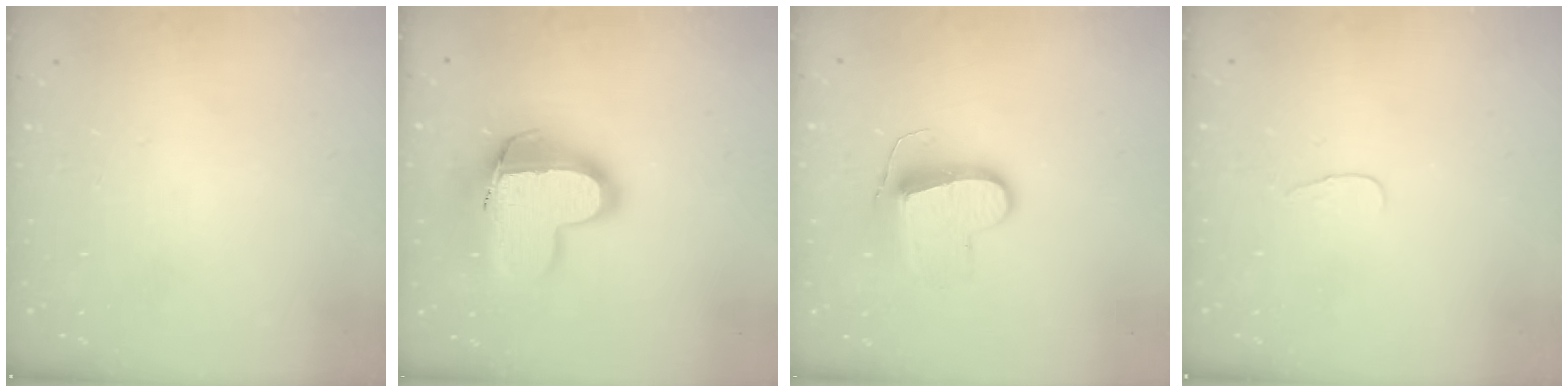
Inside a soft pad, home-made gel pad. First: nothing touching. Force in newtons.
{"total": 15.3, "press": 15.2, "slide": 1.2}
{"total": 10.6, "press": 10.6, "slide": 0.9}
{"total": 2.8, "press": 2.8, "slide": 0.3}